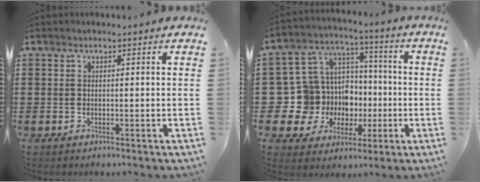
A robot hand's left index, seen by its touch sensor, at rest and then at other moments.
{"total": 12.3, "force": [-1.7, 11.6, 3.9], "torque": [-0.153, -0.016, -0.015]}